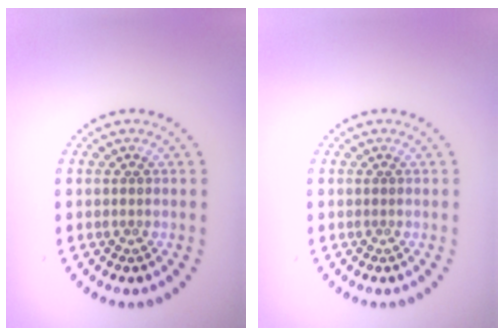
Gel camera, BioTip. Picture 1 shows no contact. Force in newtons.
{"total": 0.0}